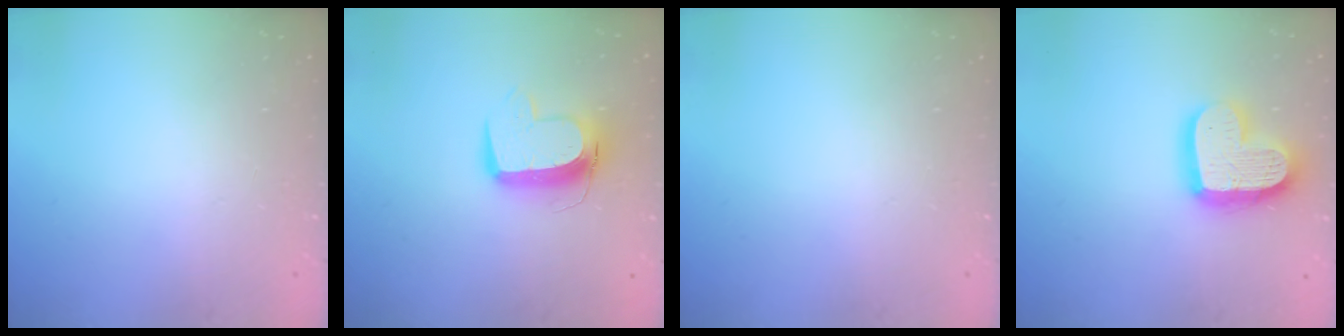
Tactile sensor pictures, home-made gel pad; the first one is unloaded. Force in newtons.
{"total": 11.7, "press": 11.6, "slide": 1.5}
{"total": 0.0}
{"total": 17.7, "press": 17.7, "slide": 1.1}